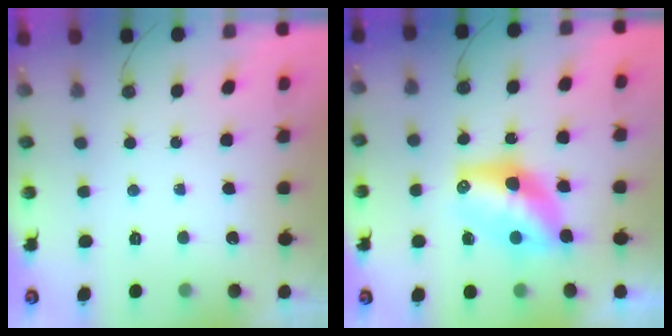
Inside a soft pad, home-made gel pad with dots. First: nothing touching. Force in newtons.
{"total": 10.5, "press": 10.4, "slide": 0.9}